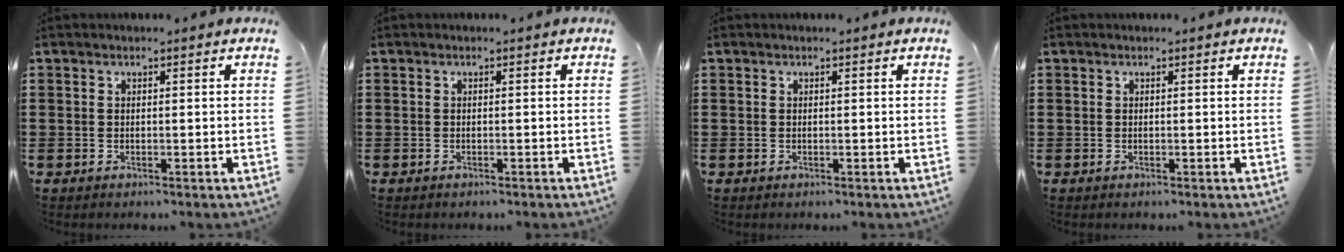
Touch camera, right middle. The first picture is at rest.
{"total": 0.0}
{"total": 0.0}
{"total": 0.0}